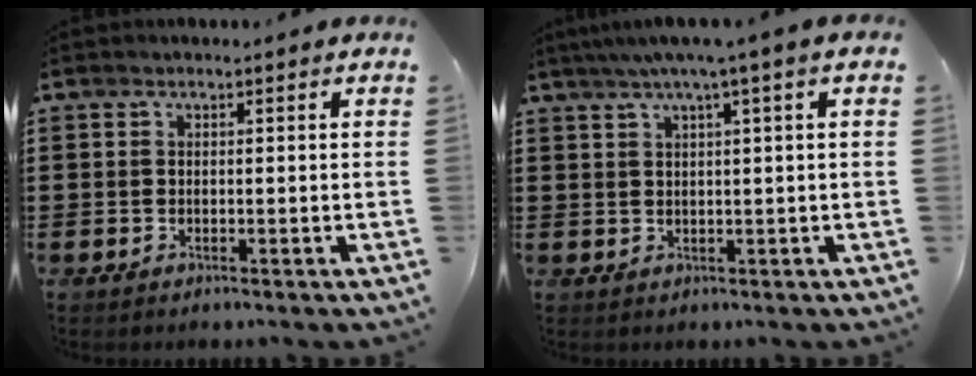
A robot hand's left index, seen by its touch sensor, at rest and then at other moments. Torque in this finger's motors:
{"motor_torque": [2.14, 0.00, 0.27, -0.09]}